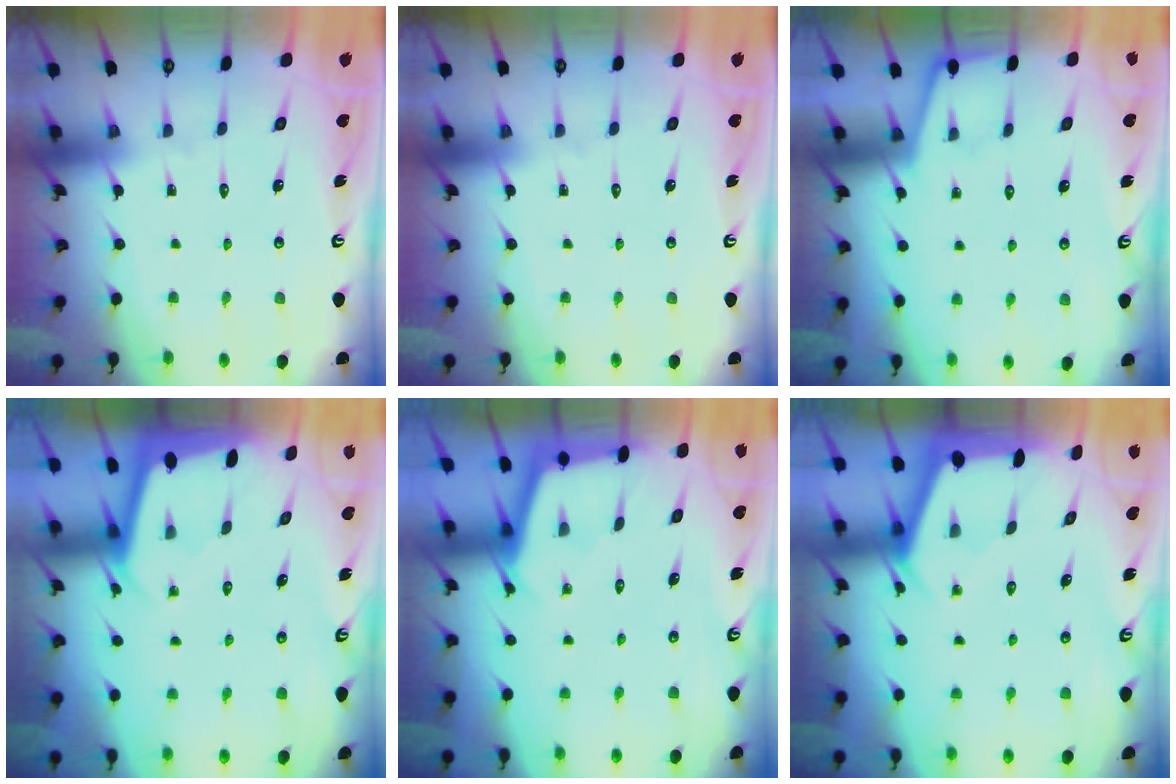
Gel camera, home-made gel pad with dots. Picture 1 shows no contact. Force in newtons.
{"total": 0.0}
{"total": 2.1, "press": 2.0, "slide": 0.3}
{"total": 1.8, "press": 1.7, "slide": 0.1}
{"total": 2.1, "press": 2.1, "slide": 0.2}
{"total": 2.4, "press": 2.4, "slide": 0.3}